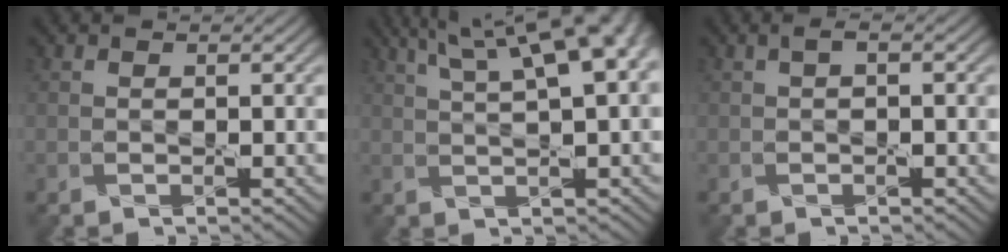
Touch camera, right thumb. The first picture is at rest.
{"total": 12.0, "force": [5.6, 3.2, 10.2], "torque": [-0.155, 0.040, 0.072]}
{"total": 0.9, "force": [0.0, 0.2, 0.9], "torque": [-0.019, 0.005, -0.001]}